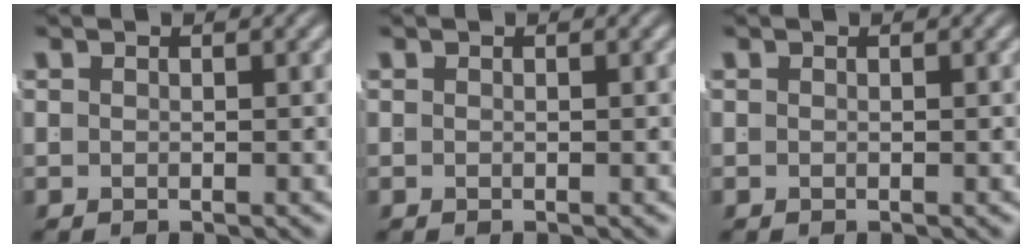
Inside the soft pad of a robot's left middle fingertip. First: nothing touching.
{"total": 0.0}
{"total": 0.0}